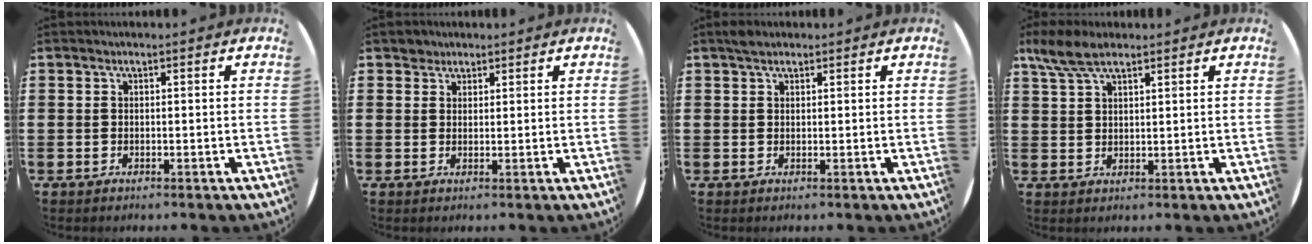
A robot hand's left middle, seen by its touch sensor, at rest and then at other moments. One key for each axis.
{"total": 1.7, "fx": 1.4, "fy": 0.9, "fz": -0.1, "tx": 0.007, "ty": -0.001, "tz": 0.028}
{"total": 1.3, "fx": 1.1, "fy": 0.5, "fz": 0.3, "tx": -0.001, "ty": 0.001, "tz": 0.019}
{"total": 5.5, "fx": 4.2, "fy": 1.9, "fz": 3.0, "tx": -0.068, "ty": 0.001, "tz": 0.077}